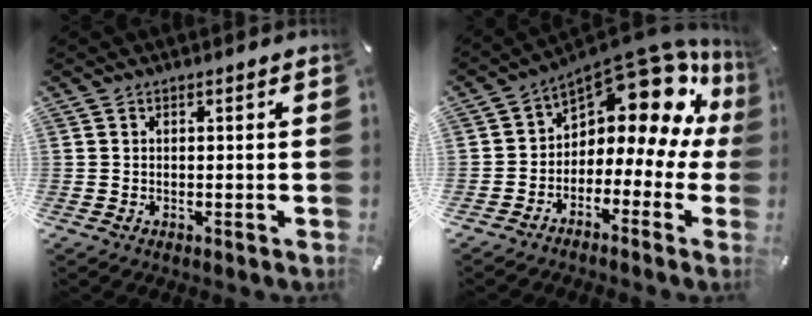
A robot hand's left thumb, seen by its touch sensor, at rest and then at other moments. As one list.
[{"total": 14.9, "force": [8.3, 7.5, 9.8], "torque": [-0.140, -0.075, 0.132]}]